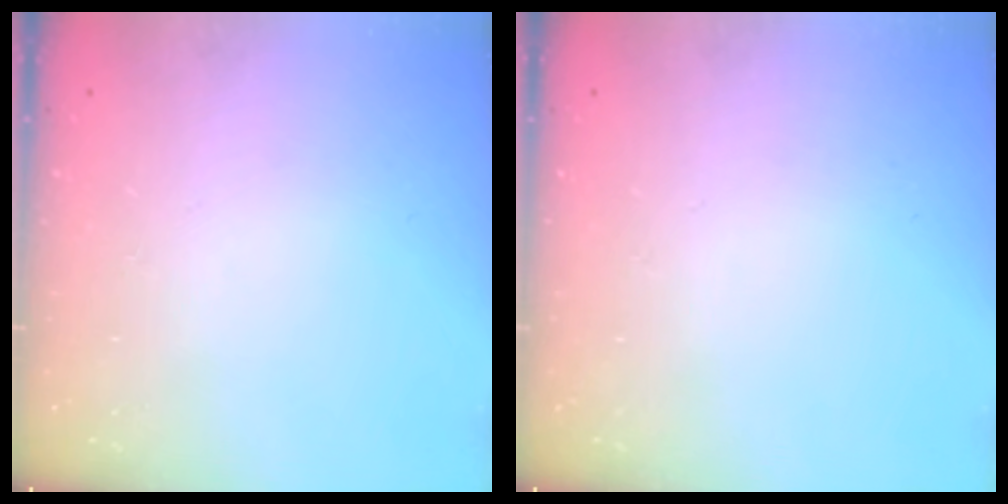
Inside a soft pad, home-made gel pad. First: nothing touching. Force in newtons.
{"total": 0.0}